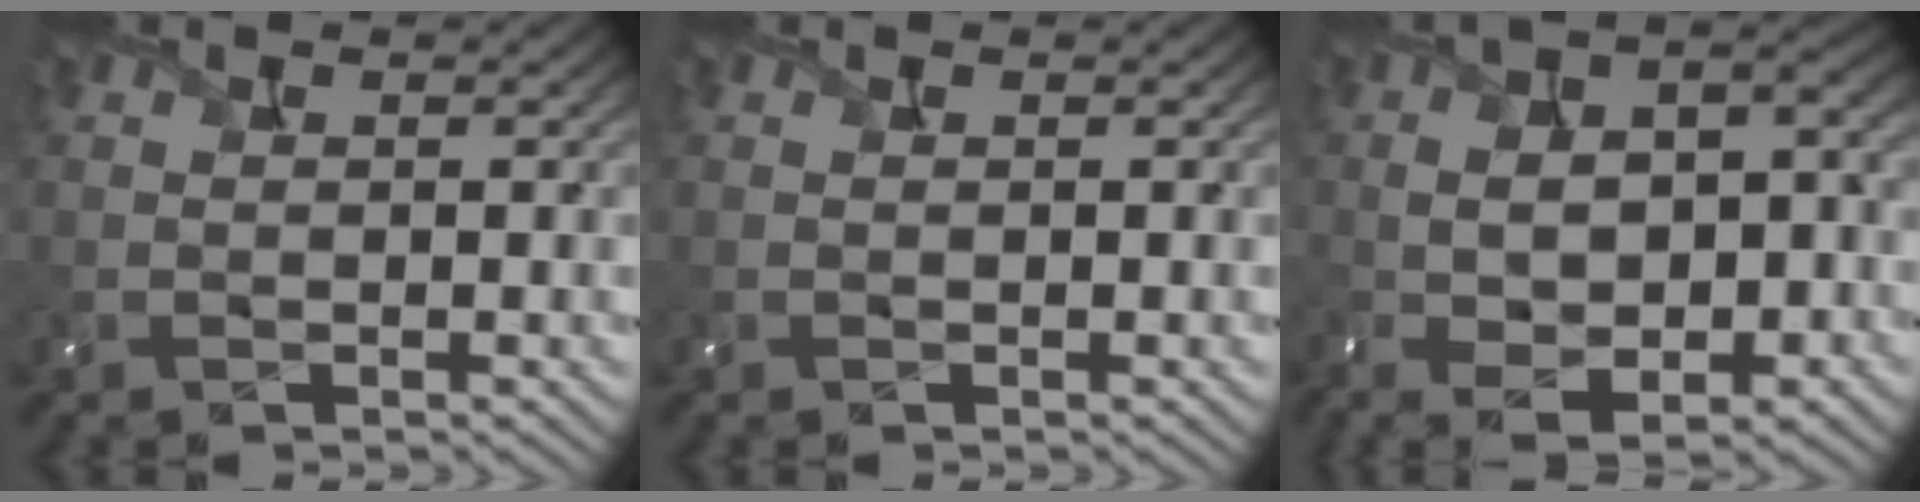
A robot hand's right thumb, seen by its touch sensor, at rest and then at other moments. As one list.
[{"total": 0.0}, {"total": 12.8, "force": [-2.9, 7.0, 10.3], "torque": [-0.183, -0.024, -0.016]}]